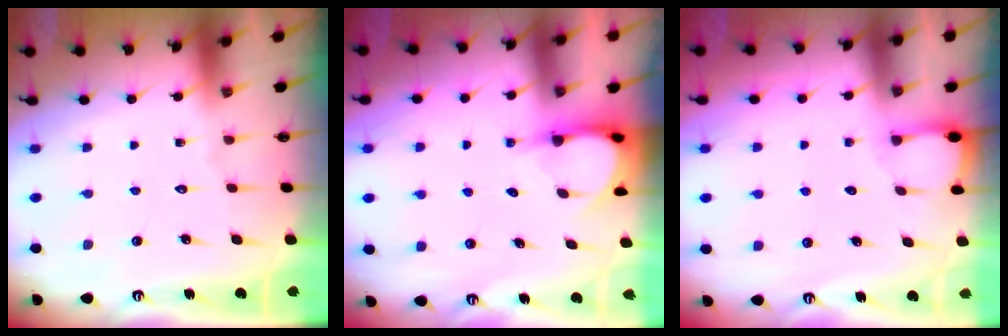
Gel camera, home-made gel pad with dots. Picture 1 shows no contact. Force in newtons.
{"total": 3.9, "press": 3.9, "slide": 0.2}
{"total": 2.0, "press": 1.9, "slide": 0.3}